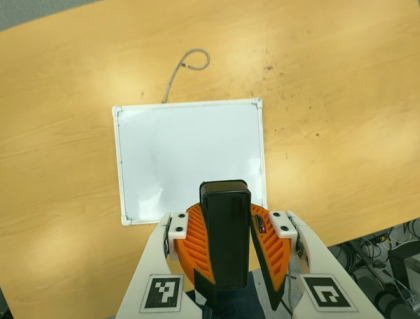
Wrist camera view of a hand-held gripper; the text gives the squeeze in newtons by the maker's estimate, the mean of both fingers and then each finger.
{"total": 10.3, "left": 10.1, "right": 10.5}